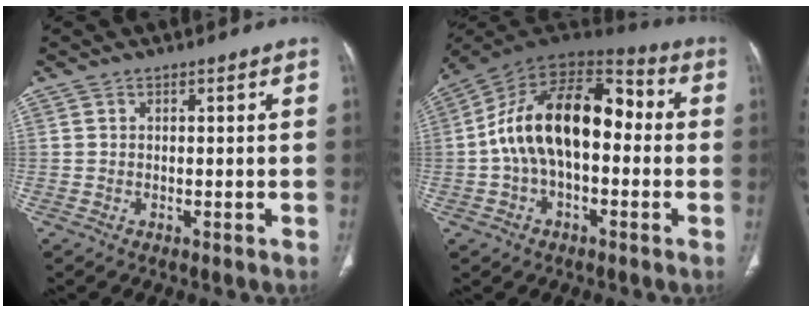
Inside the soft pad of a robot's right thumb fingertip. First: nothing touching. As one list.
[{"total": 19.7, "force": [-0.3, 11.4, 16.0], "torque": [-0.258, 0.051, -0.013]}]